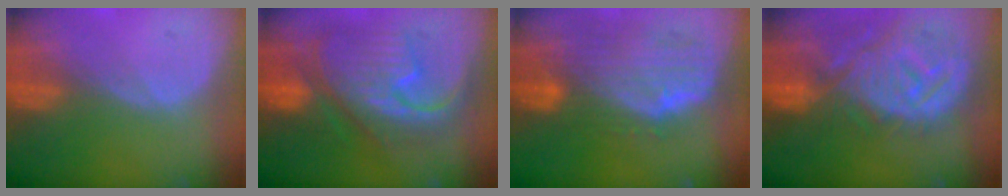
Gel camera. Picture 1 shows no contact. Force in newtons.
{"total": 11.4, "press": 11.3, "slide": 1.1}
{"total": 10.2, "press": 8.9, "slide": 4.8}
{"total": 12.8, "press": 11.3, "slide": 6.0}